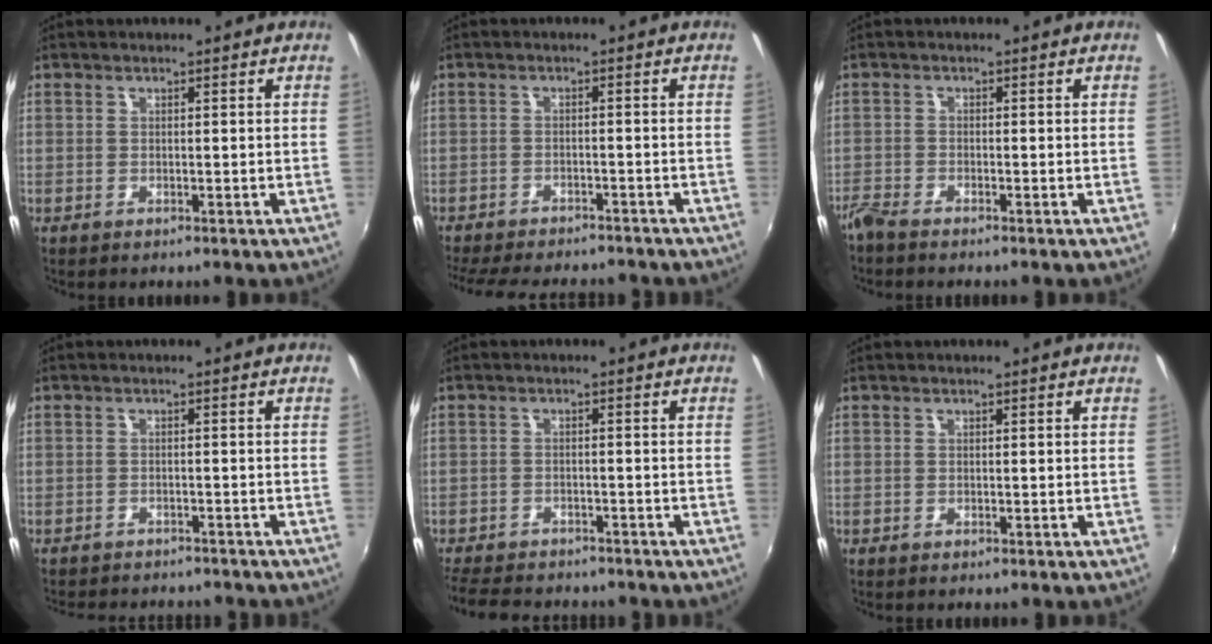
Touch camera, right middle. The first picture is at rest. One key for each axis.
{"total": 14.1, "fx": -12.3, "fy": 3.8, "fz": 5.8, "tx": -0.130, "ty": -0.020, "tz": -0.178}
{"total": 2.9, "fx": -2.7, "fy": 0.2, "fz": 1.1, "tx": -0.033, "ty": -0.012, "tz": -0.057}
{"total": 9.1, "fx": -8.3, "fy": 2.4, "fz": 2.9, "tx": -0.073, "ty": -0.015, "tz": -0.118}
{"total": 10.6, "fx": -9.3, "fy": 3.5, "fz": 3.6, "tx": -0.097, "ty": -0.013, "tz": -0.146}
{"total": 0.0}